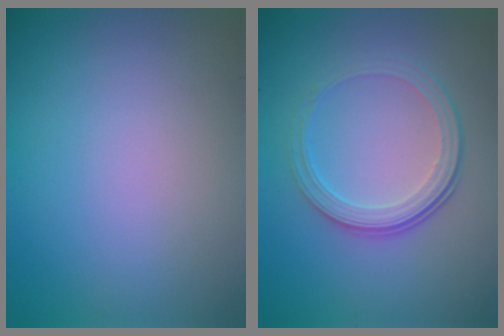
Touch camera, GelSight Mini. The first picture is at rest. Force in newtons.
{"total": 4.2, "press": 2.9, "slide": 3.0}